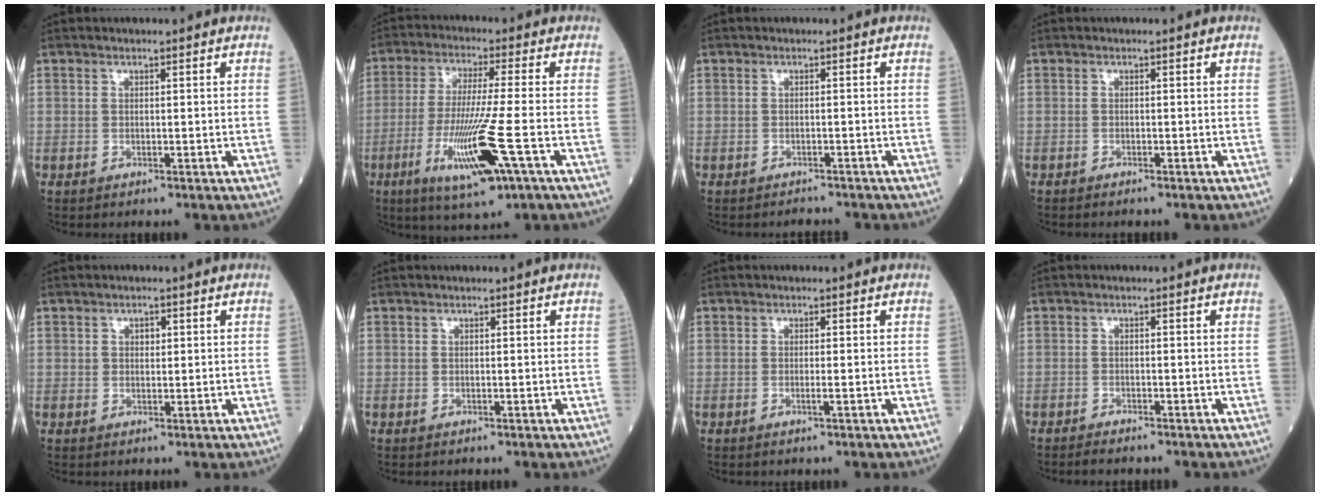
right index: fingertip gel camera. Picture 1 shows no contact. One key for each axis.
{"total": 12.7, "fx": -4.8, "fy": 0.0, "fz": 11.8, "tx": -0.240, "ty": -0.030, "tz": -0.084}
{"total": 1.6, "fx": -1.5, "fy": 0.3, "fz": -0.1, "tx": 0.002, "ty": -0.003, "tz": -0.020}
{"total": 1.0, "fx": -1.0, "fy": 0.1, "fz": 0.4, "tx": -0.006, "ty": 0.000, "tz": -0.013}
{"total": 1.4, "fx": 0.5, "fy": 1.0, "fz": 0.9, "tx": -0.012, "ty": -0.002, "tz": 0.007}
{"total": 0.0}
{"total": 0.9, "fx": -0.4, "fy": -0.2, "fz": 0.8, "tx": -0.017, "ty": -0.002, "tz": -0.006}
{"total": 2.3, "fx": -2.1, "fy": 0.4, "fz": 0.9, "tx": -0.017, "ty": -0.004, "tz": -0.031}